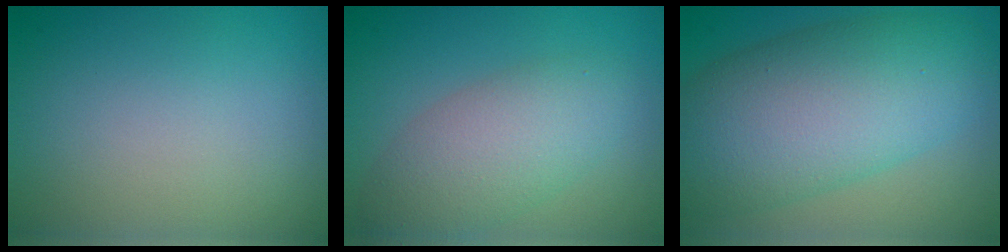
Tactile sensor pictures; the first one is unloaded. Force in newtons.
{"total": 4.4, "press": 4.4, "slide": 0.2}
{"total": 11.4, "press": 11.4, "slide": 0.5}